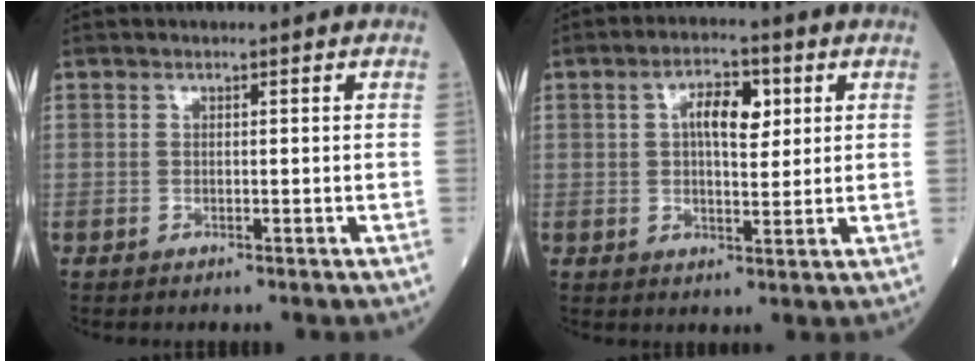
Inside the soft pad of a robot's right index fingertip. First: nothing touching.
{"total": 6.1, "force": [1.8, 2.6, 5.2], "torque": [-0.087, 0.012, 0.030]}